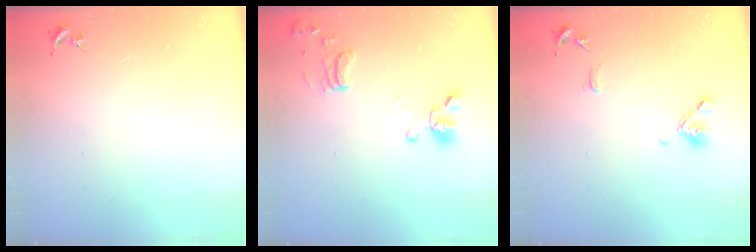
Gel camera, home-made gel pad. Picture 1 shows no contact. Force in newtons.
{"total": 13.8, "press": 13.6, "slide": 2.2}
{"total": 10.3, "press": 10.2, "slide": 1.8}